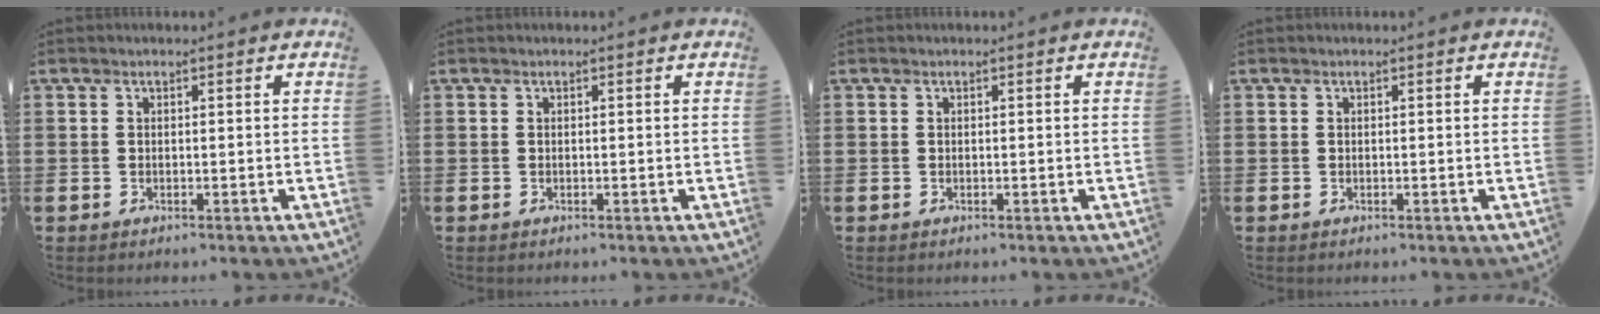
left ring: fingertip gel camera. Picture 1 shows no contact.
{"total": 0.0}
{"total": 0.0}
{"total": 0.0}